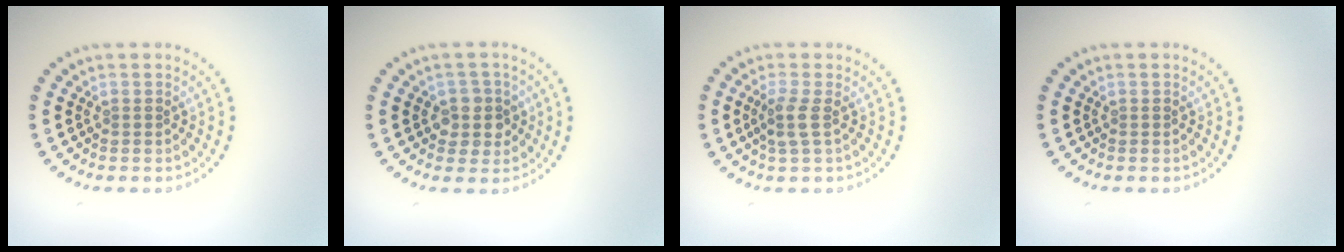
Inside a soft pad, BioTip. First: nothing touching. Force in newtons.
{"total": 2.8, "press": 2.5, "slide": 1.2}
{"total": 1.8, "press": 1.5, "slide": 1.0}
{"total": 0.0}